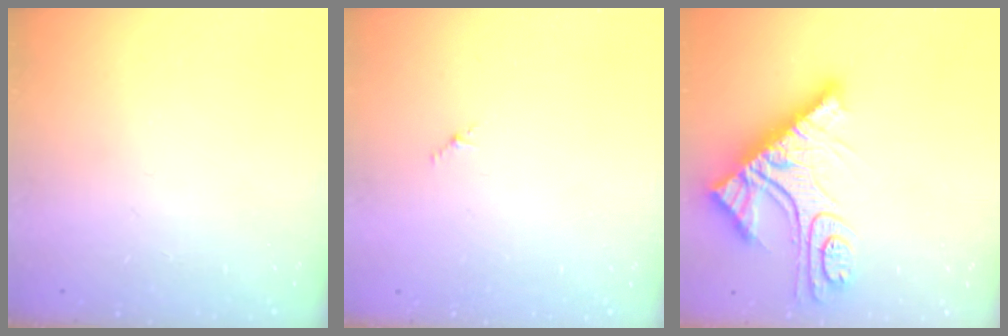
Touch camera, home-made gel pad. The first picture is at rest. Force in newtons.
{"total": 1.2, "press": 1.1, "slide": 0.6}
{"total": 17.4, "press": 17.3, "slide": 1.8}